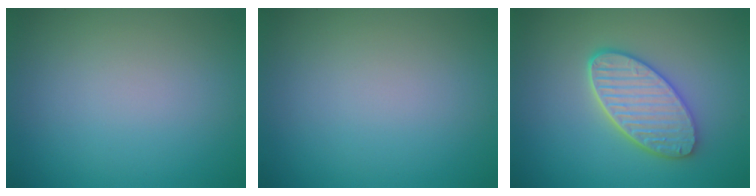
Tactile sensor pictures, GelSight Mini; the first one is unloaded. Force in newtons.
{"total": 0.0}
{"total": 5.3, "press": 4.3, "slide": 3.0}